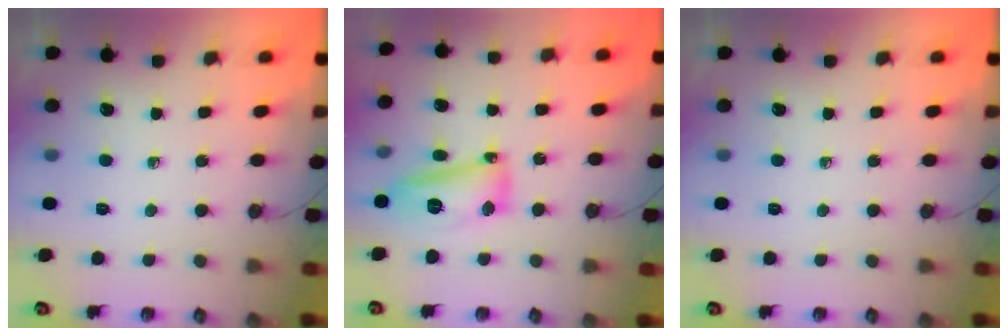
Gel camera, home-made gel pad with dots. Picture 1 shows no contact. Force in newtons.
{"total": 14.4, "press": 14.2, "slide": 2.5}
{"total": 0.0}